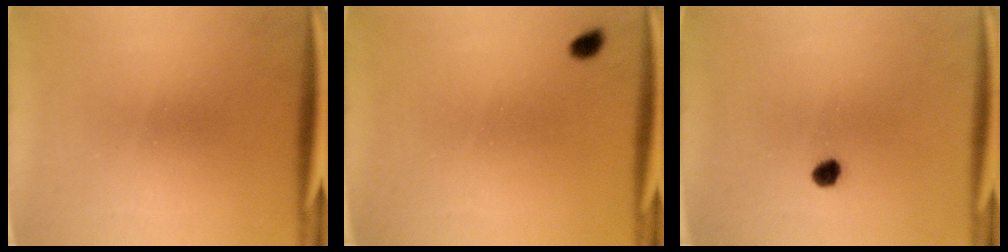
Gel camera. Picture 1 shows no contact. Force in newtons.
{"total": 1.3}
{"total": 2.2}